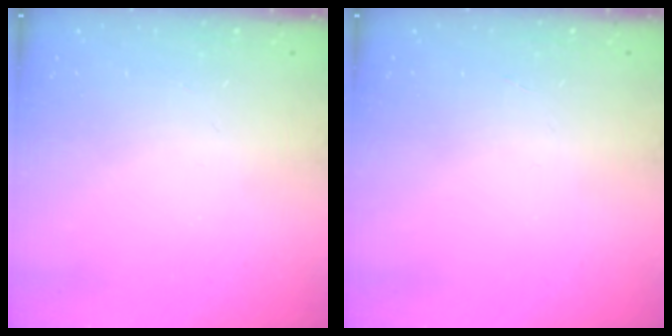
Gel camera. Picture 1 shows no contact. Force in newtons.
{"total": 0.0}